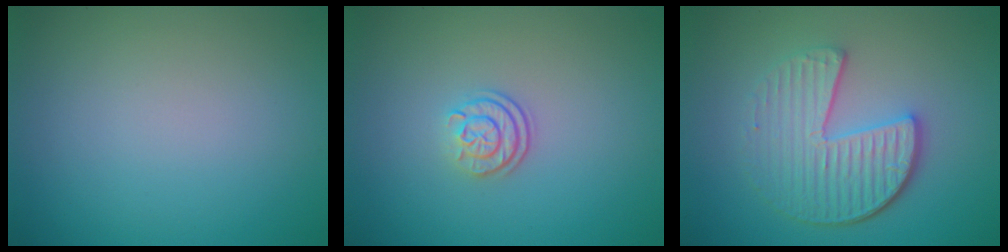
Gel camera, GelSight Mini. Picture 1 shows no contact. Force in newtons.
{"total": 2.4, "press": 1.8, "slide": 1.5}
{"total": 5.3, "press": 4.0, "slide": 3.5}